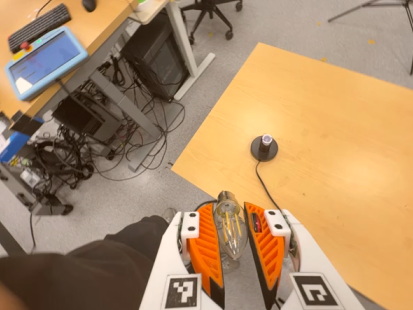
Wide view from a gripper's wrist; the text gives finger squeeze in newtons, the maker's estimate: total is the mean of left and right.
{"total": 14.5, "left": 15.7, "right": 13.3}